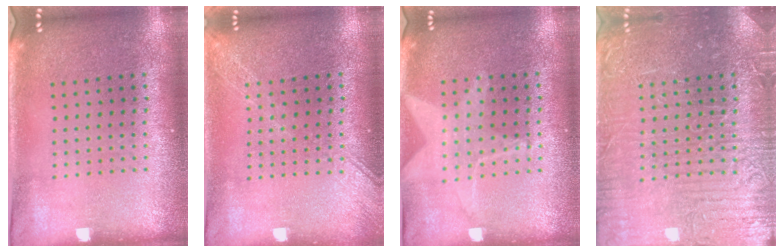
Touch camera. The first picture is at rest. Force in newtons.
{"total": 2.6, "press": 2.6, "slide": 0.3}
{"total": 1.4, "press": 1.4, "slide": 0.5}
{"total": 4.6, "press": 4.5, "slide": 0.8}